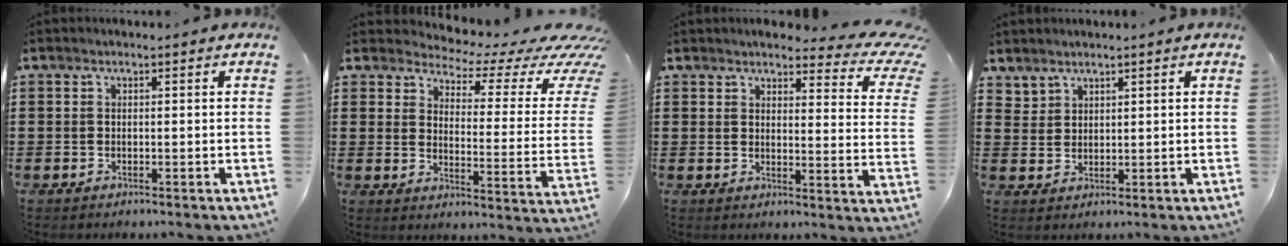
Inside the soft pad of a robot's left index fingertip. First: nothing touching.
{"total": 4.5, "force": [3.6, 1.3, 2.3], "torque": [-0.042, -0.038, 0.054]}
{"total": 4.9, "force": [4.1, 0.8, 2.5], "torque": [-0.045, -0.032, 0.065]}
{"total": 2.4, "force": [2.1, 1.0, -0.2], "torque": [-0.004, 0.001, 0.044]}